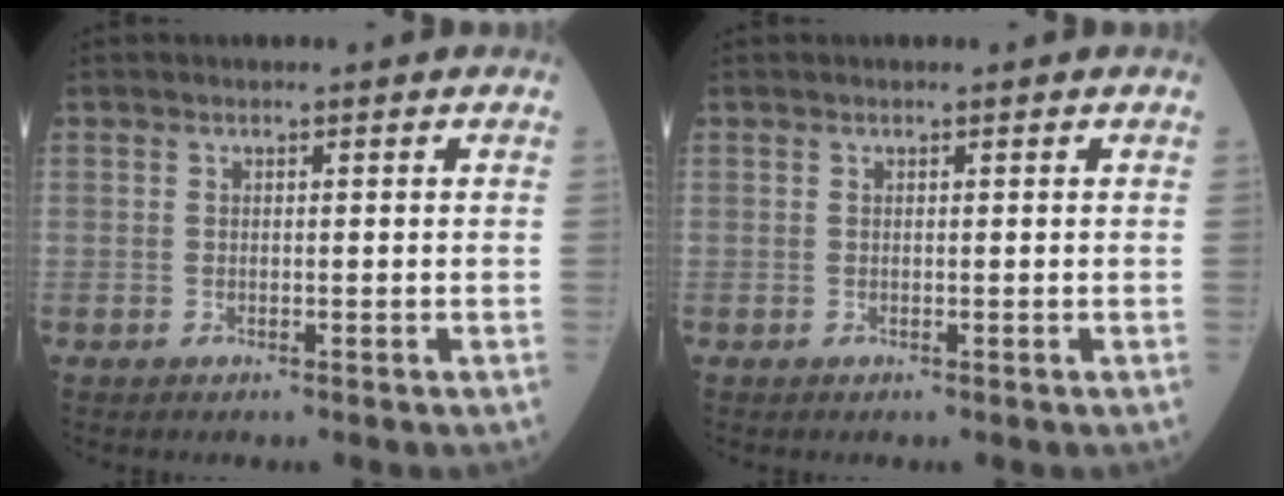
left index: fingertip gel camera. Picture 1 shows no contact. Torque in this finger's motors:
{"motor_torque": [-0.01, 0.01, 0.00, 0.00]}